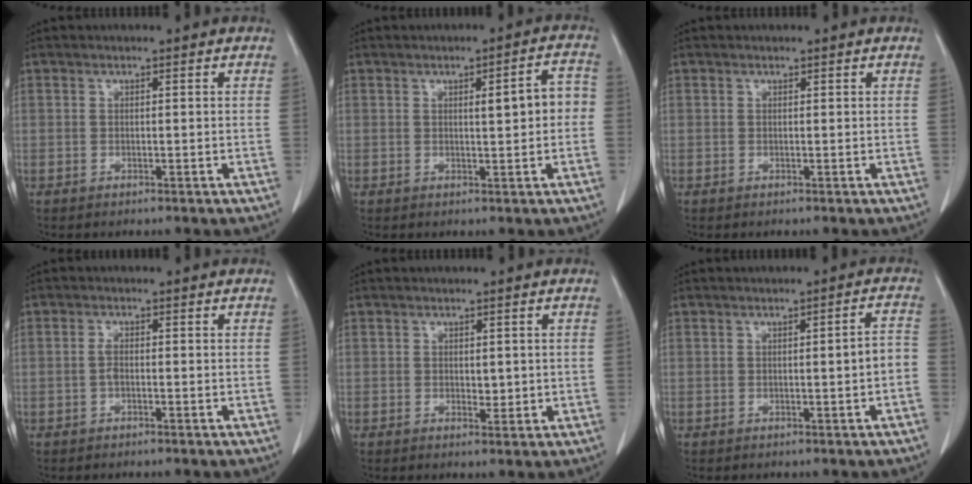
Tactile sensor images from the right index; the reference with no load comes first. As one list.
[{"total": 5.1, "force": [0.3, 1.1, 4.9], "torque": [-0.065, 0.017, 0.004]}, {"total": 0.0}, {"total": 1.3, "force": [-0.3, 0.4, 1.2], "torque": [-0.025, 0.002, -0.007]}, {"total": 1.8, "force": [0.2, 1.1, 1.4], "torque": [-0.018, -0.005, 0.008]}, {"total": 2.9, "force": [-0.5, 0.3, 2.9], "torque": [-0.036, 0.006, -0.006]}]